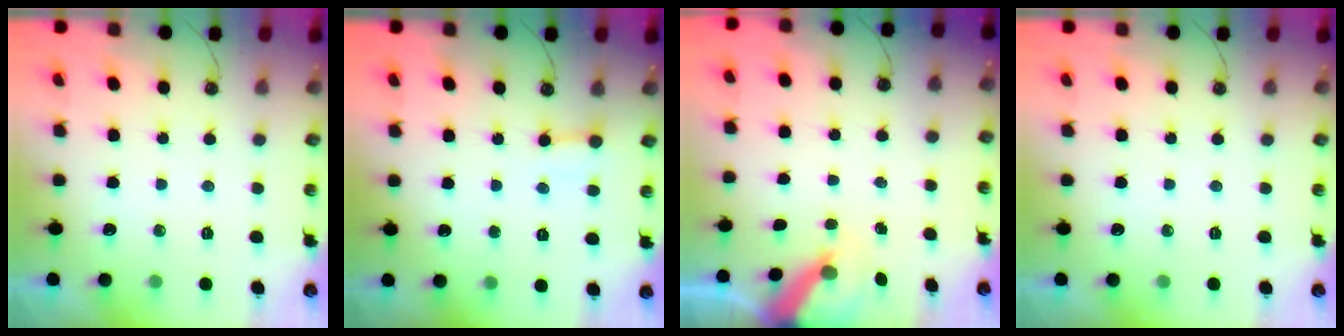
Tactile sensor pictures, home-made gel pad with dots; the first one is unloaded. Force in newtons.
{"total": 3.5, "press": 3.4, "slide": 0.5}
{"total": 5.8, "press": 5.8, "slide": 0.3}
{"total": 0.0}